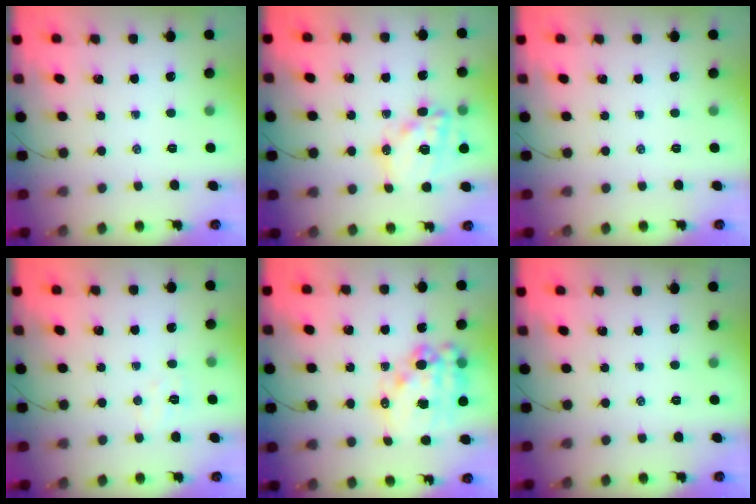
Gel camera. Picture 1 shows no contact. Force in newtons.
{"total": 16.1, "press": 15.7, "slide": 3.6}
{"total": 0.0}
{"total": 3.9, "press": 3.8, "slide": 1.0}
{"total": 18.0, "press": 17.5, "slide": 3.8}
{"total": 0.0}